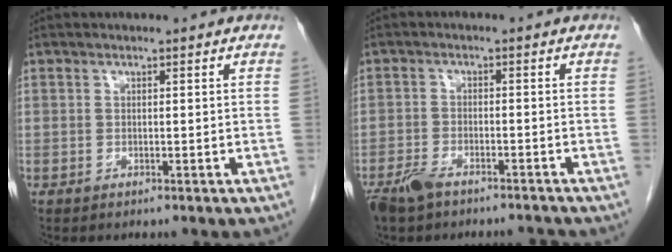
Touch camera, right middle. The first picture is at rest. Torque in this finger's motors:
{"motor_torque": [-0.09, -0.26, 0.06, 0.01]}